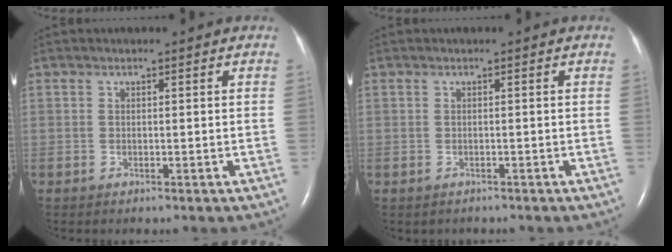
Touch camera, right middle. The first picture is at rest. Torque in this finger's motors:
{"motor_torque": [-0.20, 0.01, -0.05, 0.00]}